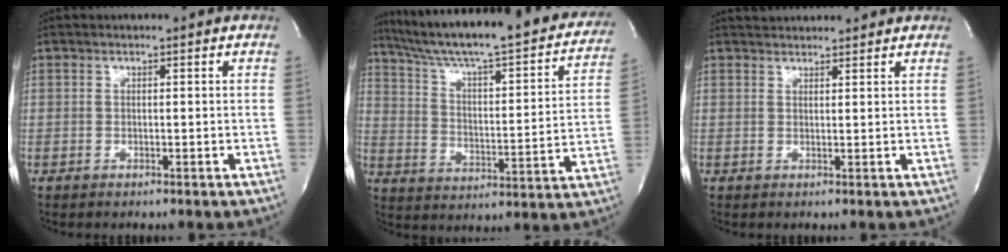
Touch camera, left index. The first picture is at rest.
{"total": 30.3, "force": [25.8, 4.2, 15.2], "torque": [-0.239, -0.035, 0.345]}
{"total": 4.6, "force": [4.4, 0.8, 0.7], "torque": [-0.013, 0.030, 0.064]}